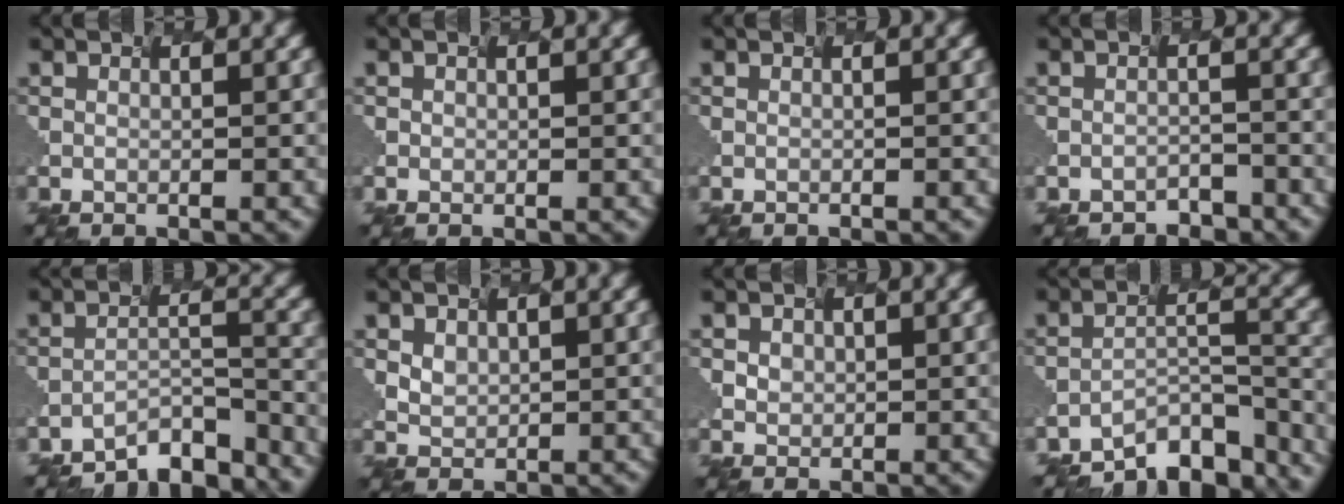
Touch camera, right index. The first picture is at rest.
{"total": 0.9, "force": [-0.2, -0.6, -0.7], "torque": [-0.004, -0.006, 0.015]}
{"total": 0.0}
{"total": 2.8, "force": [-2.6, -0.7, -0.9], "torque": [-0.005, -0.006, -0.018]}
{"total": 6.4, "force": [-6.4, 0.1, 0.4], "torque": [-0.025, -0.008, -0.074]}
{"total": 0.6, "force": [0.2, 0.1, -0.5], "torque": [-0.026, -0.011, 0.034]}
{"total": 1.0, "force": [-0.3, 0.0, -1.0], "torque": [-0.011, -0.010, 0.026]}
{"total": 7.9, "force": [-7.6, 1.1, 1.8], "torque": [-0.036, -0.015, -0.094]}